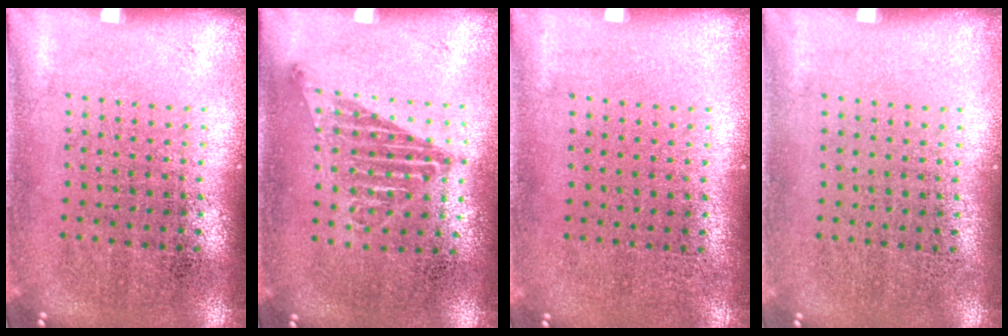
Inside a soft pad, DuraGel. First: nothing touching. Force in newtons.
{"total": 1.2, "press": 1.0, "slide": 0.7}
{"total": 0.0}
{"total": 0.0}